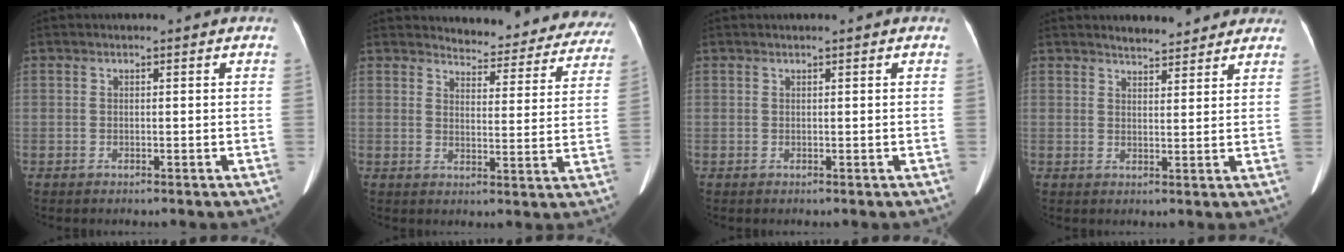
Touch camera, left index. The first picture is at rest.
{"total": 16.4, "force": [15.7, 4.0, 2.8], "torque": [-0.001, -0.049, 0.159]}
{"total": 0.8, "force": [0.7, -0.1, 0.4], "torque": [-0.010, 0.010, 0.015]}
{"total": 5.9, "force": [5.5, 1.6, 1.6], "torque": [-0.020, 0.013, 0.068]}